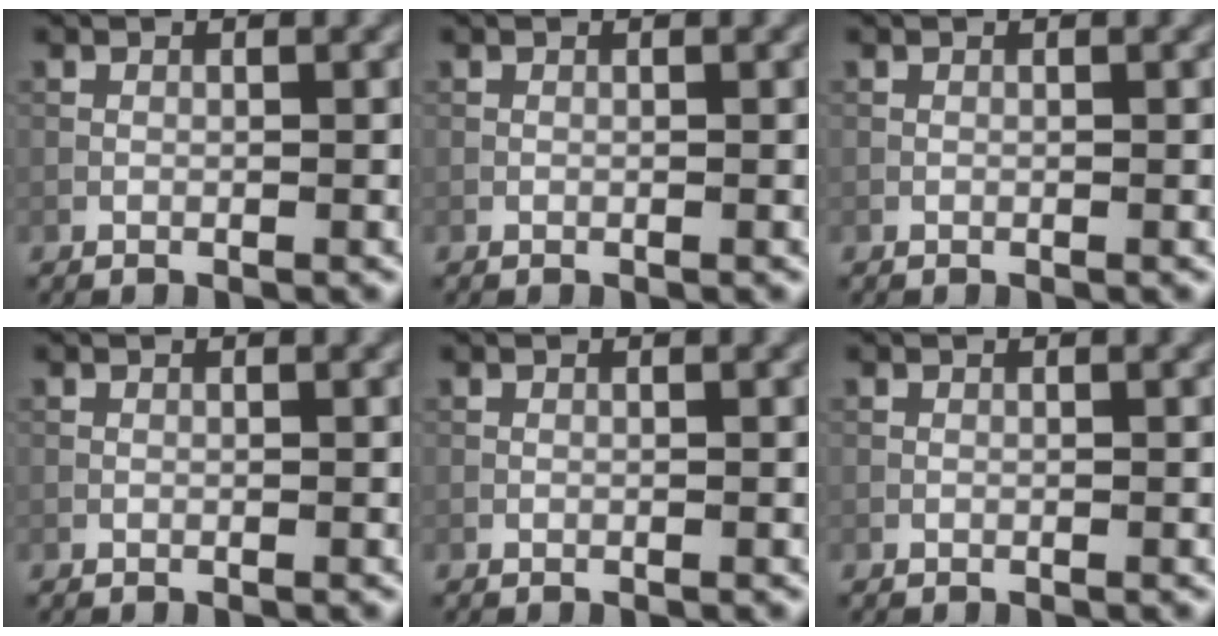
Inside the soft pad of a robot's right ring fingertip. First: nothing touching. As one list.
[{"total": 0.0}, {"total": 0.0}, {"total": 0.0}, {"total": 0.0}, {"total": 0.0}]